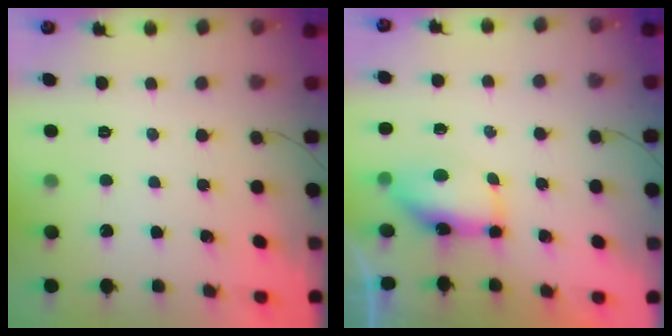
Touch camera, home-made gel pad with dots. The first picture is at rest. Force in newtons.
{"total": 7.8, "press": 7.7, "slide": 1.5}